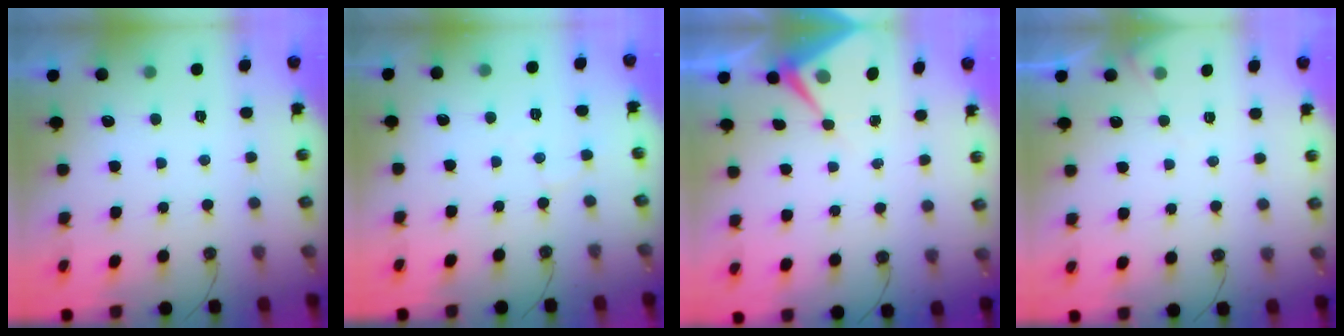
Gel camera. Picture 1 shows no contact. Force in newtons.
{"total": 3.1, "press": 3.0, "slide": 0.6}
{"total": 6.3, "press": 6.3, "slide": 0.7}
{"total": 4.4, "press": 4.4, "slide": 0.6}